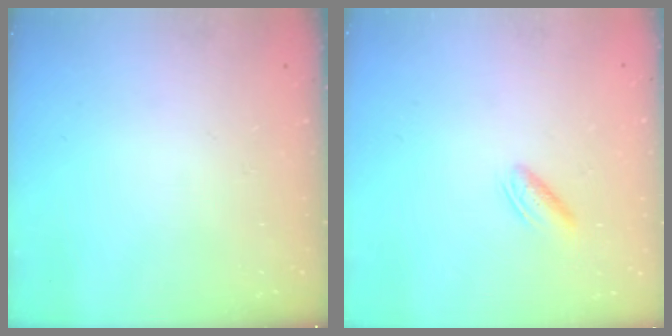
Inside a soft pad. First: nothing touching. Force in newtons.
{"total": 3.5, "press": 3.4, "slide": 0.7}